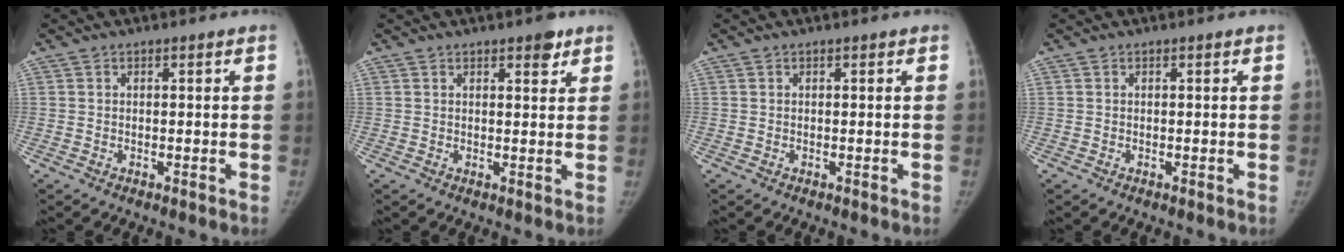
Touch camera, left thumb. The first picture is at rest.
{"total": 2.7, "force": [1.8, 1.0, 1.8], "torque": [-0.014, -0.009, 0.022]}
{"total": 0.0}
{"total": 0.0}